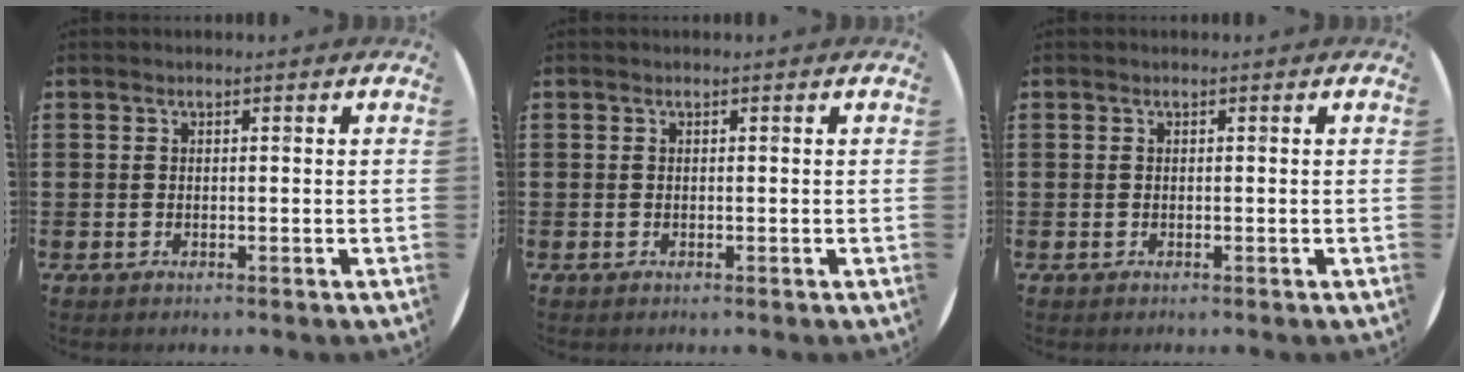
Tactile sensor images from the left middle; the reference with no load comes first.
{"total": 0.0}
{"total": 0.0}